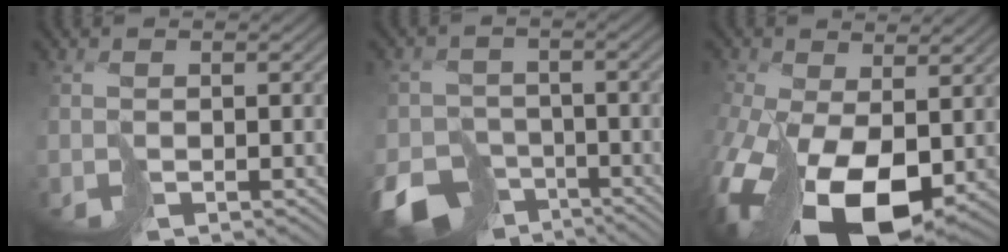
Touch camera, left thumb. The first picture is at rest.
{"total": 8.0, "force": [-5.4, 5.2, 2.9], "torque": [-0.055, -0.027, -0.094]}
{"total": 16.6, "force": [-4.9, 9.4, 12.8], "torque": [-0.299, -0.048, -0.060]}